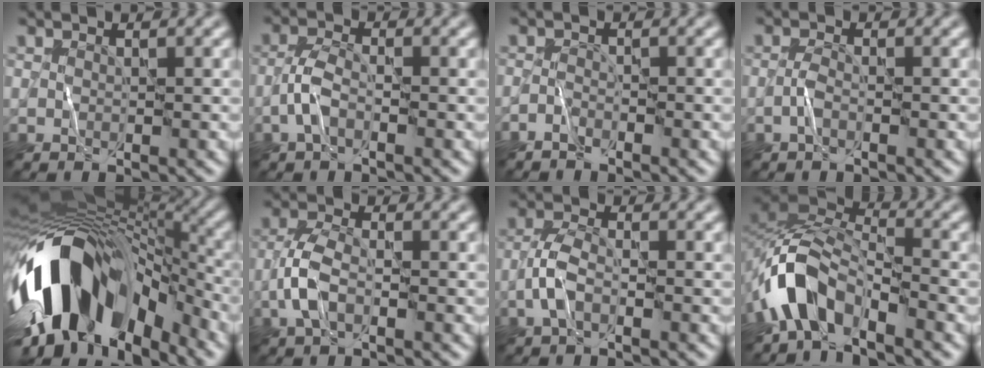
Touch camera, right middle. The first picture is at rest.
{"total": 2.3, "force": [-1.2, 0.9, 1.8], "torque": [-0.038, 0.006, -0.033]}
{"total": 1.2, "force": [-1.2, 0.2, 0.2], "torque": [-0.005, 0.003, -0.029]}
{"total": 1.0, "force": [-0.6, 0.2, 0.8], "torque": [-0.019, 0.003, -0.018]}
{"total": 14.5, "force": [-5.3, 8.1, 10.8], "torque": [-0.180, 0.010, -0.087]}
{"total": 3.3, "force": [-1.3, 1.5, 2.6], "torque": [-0.058, 0.004, -0.037]}
{"total": 2.6, "force": [-1.2, 1.1, 2.1], "torque": [-0.045, 0.005, -0.034]}
{"total": 6.1, "force": [-3.9, 2.9, 3.7], "torque": [-0.061, 0.003, -0.089]}